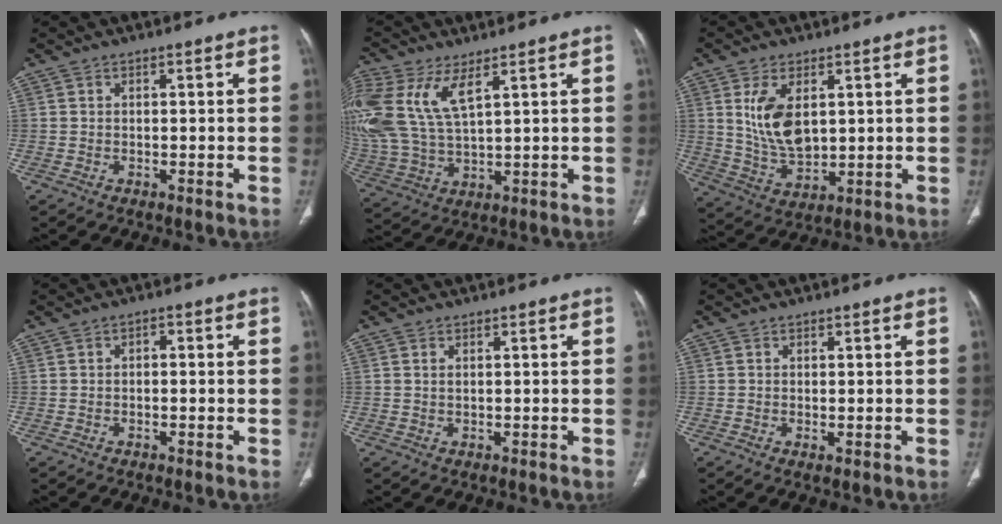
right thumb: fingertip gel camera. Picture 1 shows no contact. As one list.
[{"total": 16.5, "force": [7.1, 7.6, 12.9], "torque": [-0.315, -0.011, 0.150]}, {"total": 10.7, "force": [2.7, 6.0, 8.4], "torque": [-0.153, -0.018, 0.066]}, {"total": 1.2, "force": [0.0, 0.7, 1.0], "torque": [-0.013, 0.007, -0.004]}, {"total": 0.8, "force": [0.3, 0.3, 0.6], "torque": [-0.017, 0.003, 0.008]}, {"total": 0.9, "force": [-0.1, 0.4, 0.8], "torque": [-0.020, -0.005, 0.001]}]